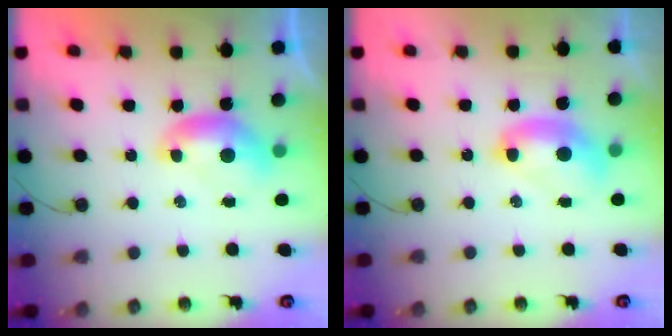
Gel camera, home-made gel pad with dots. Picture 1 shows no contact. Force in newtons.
{"total": 2.7, "press": 2.7, "slide": 0.1}